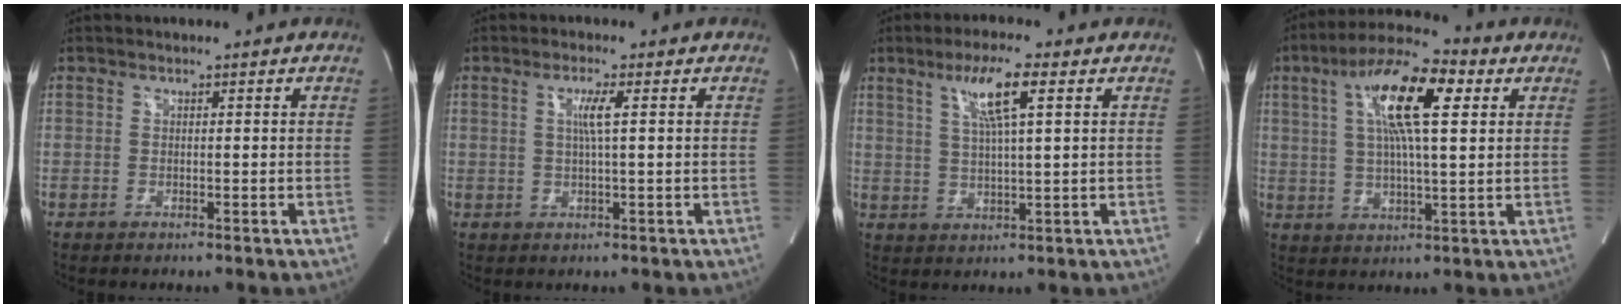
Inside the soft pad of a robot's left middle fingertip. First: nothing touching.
{"total": 3.3, "force": [0.8, -0.4, 3.2], "torque": [-0.065, -0.005, 0.014]}
{"total": 7.5, "force": [3.4, 0.0, 6.7], "torque": [-0.128, 0.000, 0.062]}
{"total": 14.2, "force": [4.8, 2.7, 13.1], "torque": [-0.246, 0.022, 0.080]}